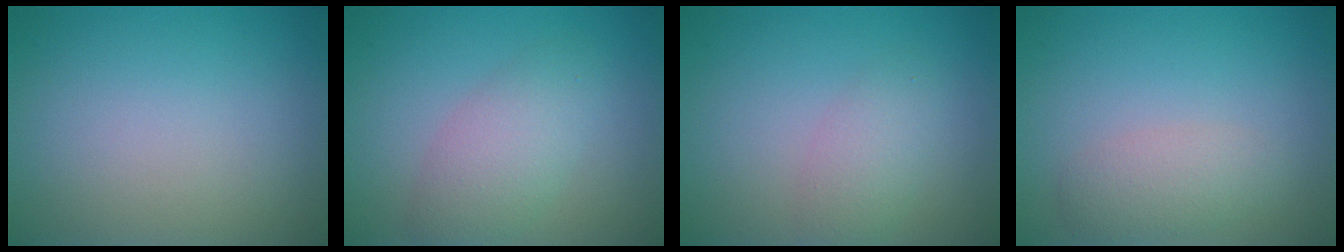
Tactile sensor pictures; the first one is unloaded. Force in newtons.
{"total": 3.7, "press": 3.7, "slide": 0.2}
{"total": 2.3, "press": 2.3, "slide": 0.1}
{"total": 2.3, "press": 2.3, "slide": 0.1}